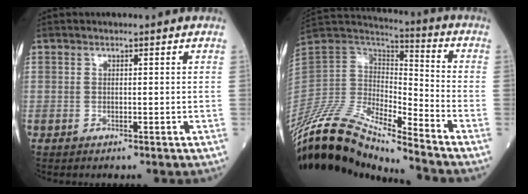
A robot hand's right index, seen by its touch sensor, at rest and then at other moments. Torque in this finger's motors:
{"motor_torque": [0.88, -1.26, 0.49, 0.17]}